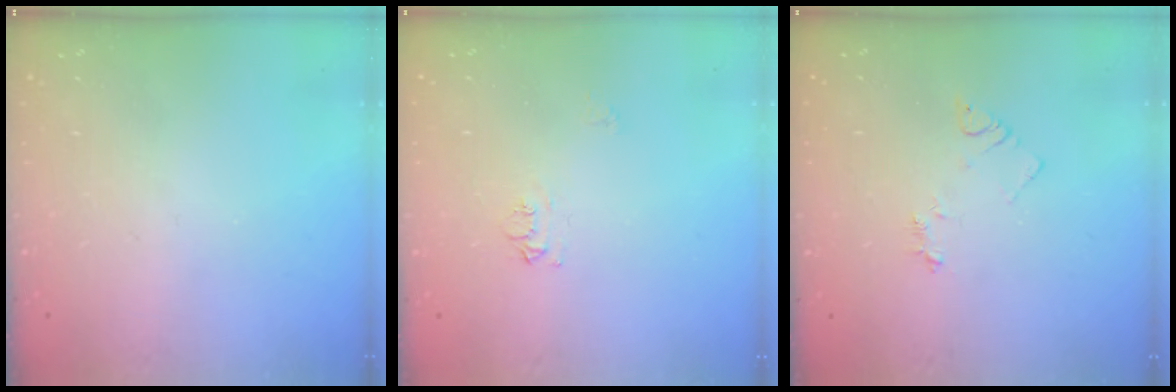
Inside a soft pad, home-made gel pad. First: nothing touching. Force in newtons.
{"total": 5.5, "press": 5.5, "slide": 0.7}
{"total": 3.9, "press": 3.8, "slide": 0.4}